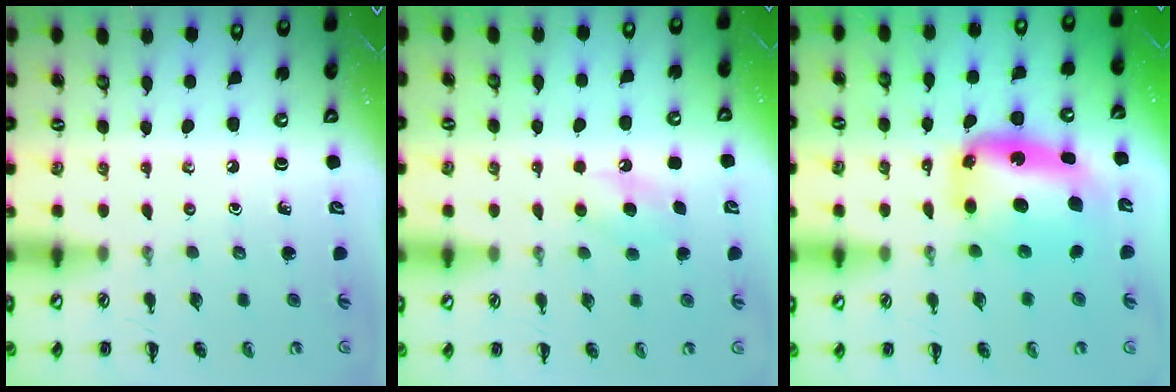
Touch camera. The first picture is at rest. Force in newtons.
{"total": 7.6, "press": 7.4, "slide": 1.8}
{"total": 9.3, "press": 9.0, "slide": 2.4}